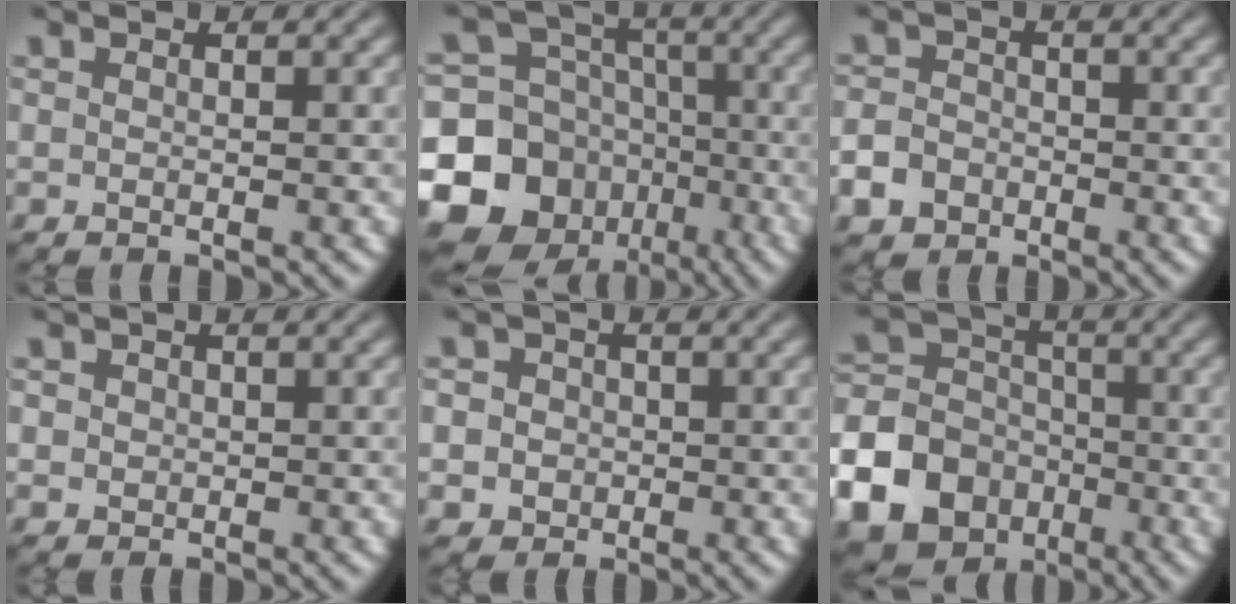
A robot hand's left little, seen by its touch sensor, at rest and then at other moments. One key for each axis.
{"total": 16.1, "fx": -5.7, "fy": 14.1, "fz": 5.1, "tx": -0.136, "ty": -0.033, "tz": -0.096}
{"total": 3.3, "fx": -1.7, "fy": 2.6, "fz": 1.2, "tx": -0.019, "ty": -0.003, "tz": -0.040}
{"total": 1.2, "fx": 0.2, "fy": 1.1, "fz": 0.3, "tx": 0.003, "ty": -0.002, "tz": 0.005}
{"total": 3.9, "fx": 0.3, "fy": 3.7, "fz": 1.4, "tx": -0.004, "ty": 0.022, "tz": -0.014}
{"total": 15.0, "fx": -6.8, "fy": 12.6, "fz": 4.6, "tx": -0.120, "ty": -0.042, "tz": -0.140}